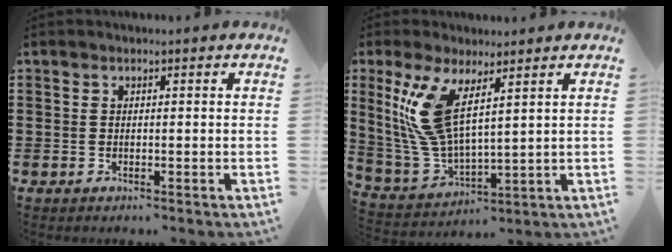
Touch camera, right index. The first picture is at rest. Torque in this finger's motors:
{"motor_torque": [1.05, -0.23, 0.76, 0.19]}